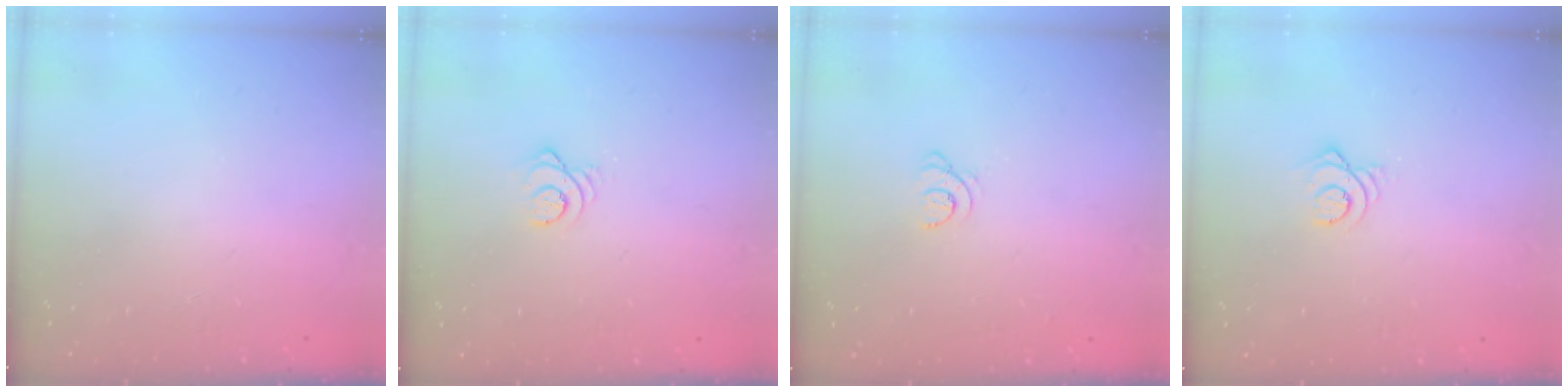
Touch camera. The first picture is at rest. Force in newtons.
{"total": 3.3, "press": 3.3, "slide": 0.2}
{"total": 3.9, "press": 3.9, "slide": 0.4}
{"total": 2.9, "press": 2.9, "slide": 0.1}